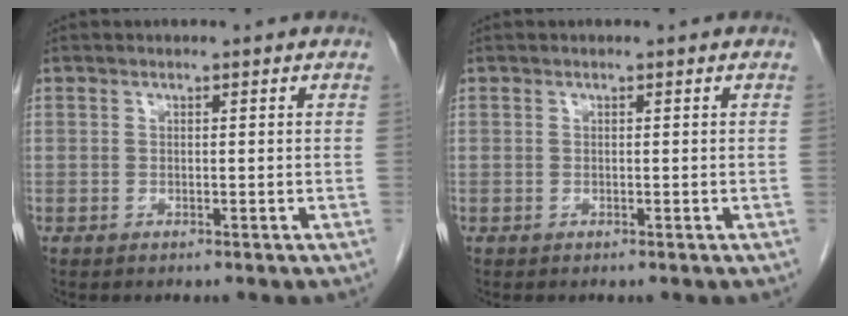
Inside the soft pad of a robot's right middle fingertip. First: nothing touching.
{"total": 0.0}